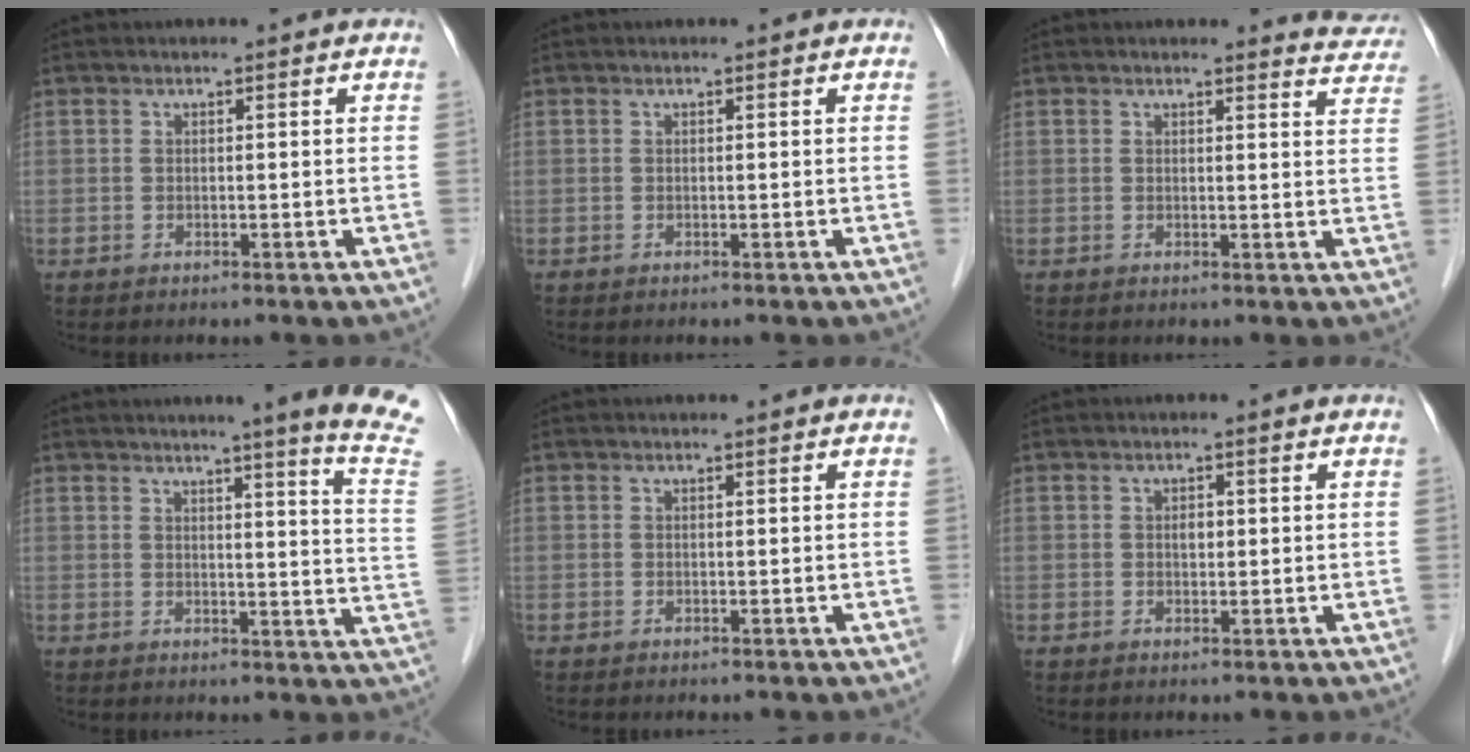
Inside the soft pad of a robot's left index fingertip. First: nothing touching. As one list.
[{"total": 0.0}, {"total": 4.6, "force": [4.5, 0.9, -0.1], "torque": [0.014, -0.029, 0.019]}, {"total": 11.6, "force": [9.5, -2.2, 6.3], "torque": [-0.075, -0.070, 0.089]}, {"total": 0.0}, {"total": 1.2, "force": [0.1, 0.8, 0.9], "torque": [-0.013, 0.003, 0.001]}]